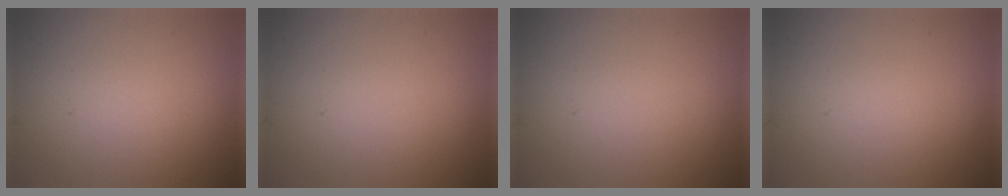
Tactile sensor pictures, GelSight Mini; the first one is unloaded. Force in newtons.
{"total": 0.0}
{"total": 0.0}
{"total": 0.0}